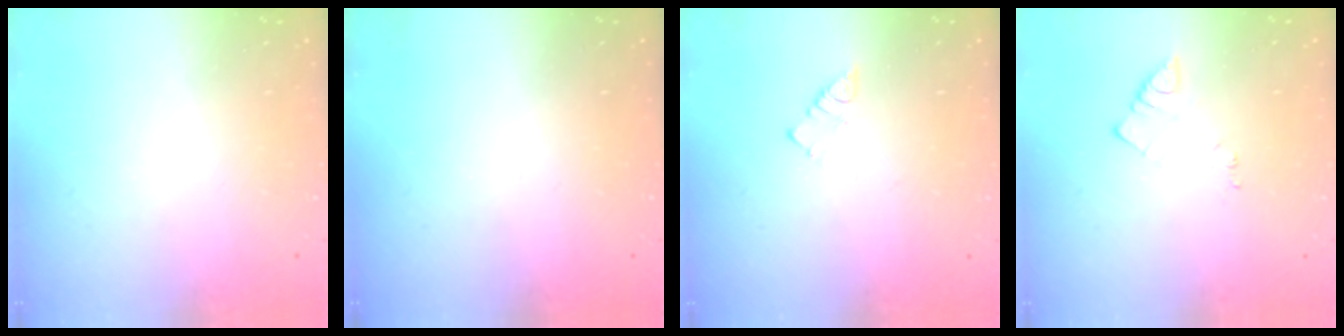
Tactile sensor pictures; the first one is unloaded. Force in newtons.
{"total": 0.0}
{"total": 2.9, "press": 2.9, "slide": 0.2}
{"total": 2.6, "press": 2.6, "slide": 0.3}